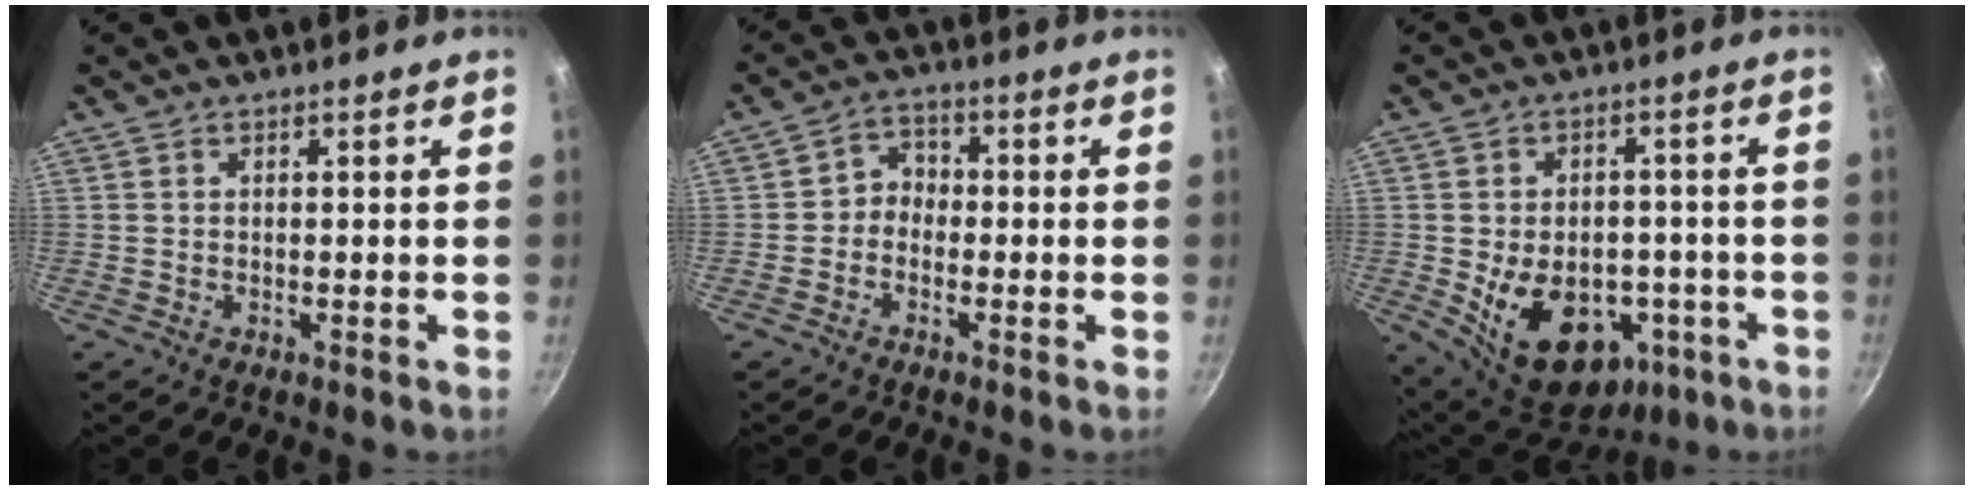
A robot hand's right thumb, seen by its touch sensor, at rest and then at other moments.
{"total": 3.6, "force": [-1.2, 3.0, 1.6], "torque": [-0.005, 0.024, -0.033]}
{"total": 17.4, "force": [-4.9, 12.1, 11.4], "torque": [-0.146, 0.012, -0.048]}